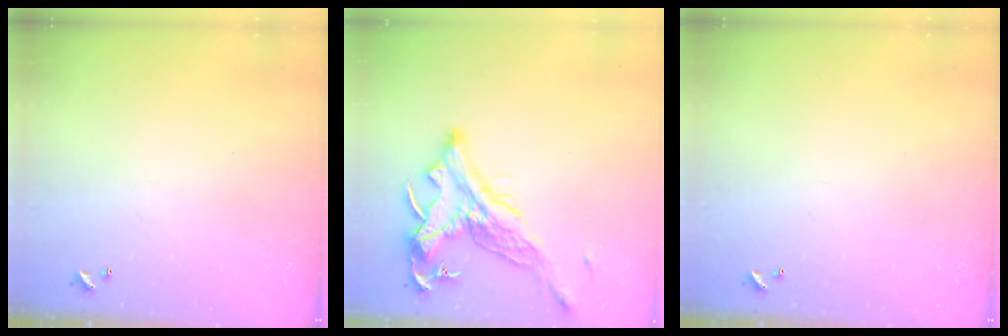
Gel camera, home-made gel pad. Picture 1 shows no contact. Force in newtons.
{"total": 5.4, "press": 5.1, "slide": 1.8}
{"total": 0.0}